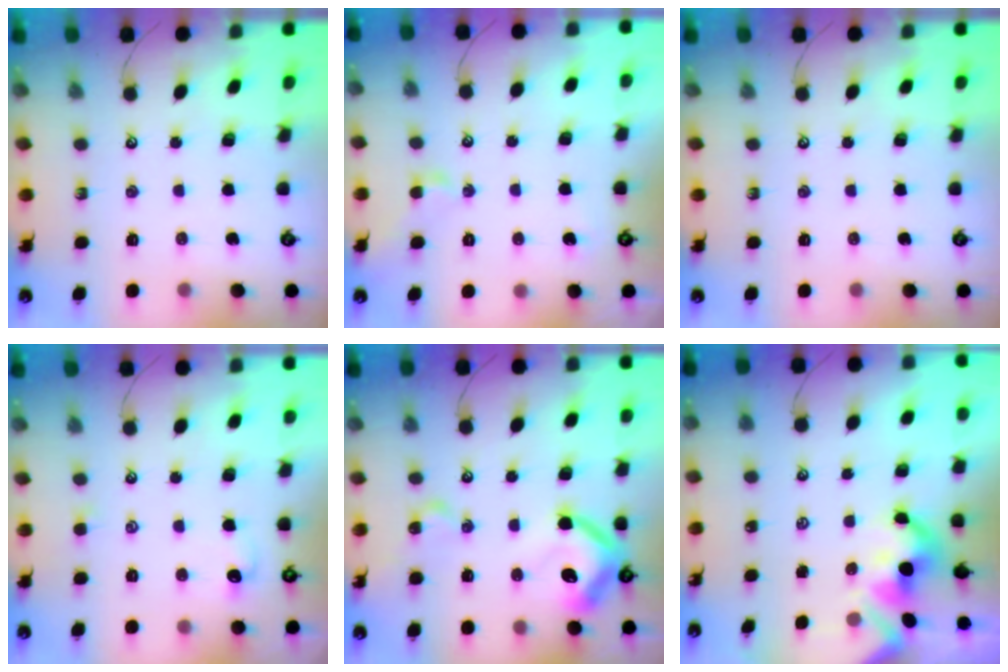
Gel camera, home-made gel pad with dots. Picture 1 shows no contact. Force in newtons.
{"total": 1.1, "press": 1.0, "slide": 0.5}
{"total": 0.0}
{"total": 1.3, "press": 1.2, "slide": 0.4}
{"total": 12.3, "press": 12.2, "slide": 1.4}
{"total": 5.1, "press": 5.1, "slide": 0.7}